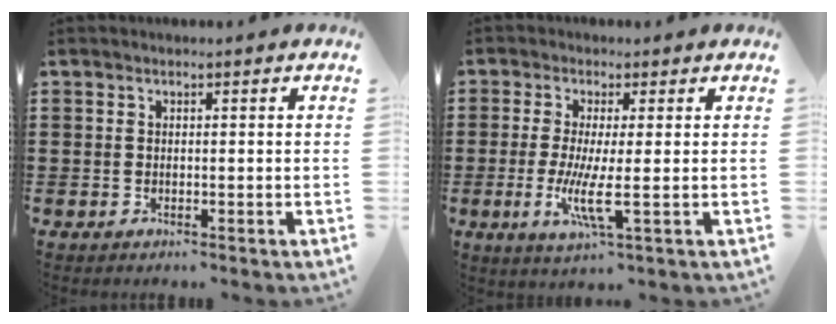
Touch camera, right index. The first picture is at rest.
{"total": 6.0, "force": [-1.0, 0.5, 5.9], "torque": [-0.118, -0.015, -0.019]}